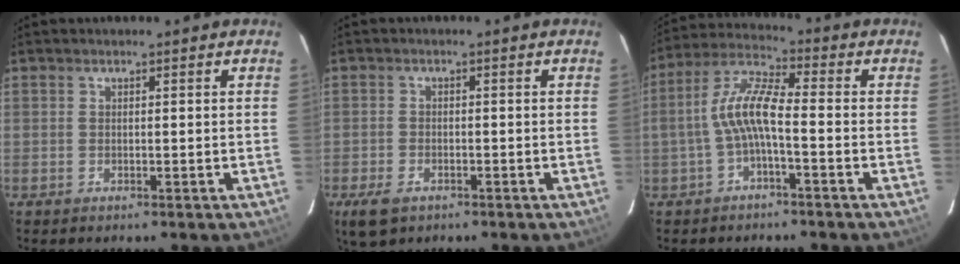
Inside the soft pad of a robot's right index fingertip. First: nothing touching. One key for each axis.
{"total": 5.1, "fx": -3.1, "fy": 2.9, "fz": 2.9, "tx": -0.071, "ty": -0.013, "tz": -0.055}
{"total": 7.7, "fx": -2.0, "fy": 1.8, "fz": 7.2, "tx": -0.168, "ty": 0.017, "tz": -0.037}